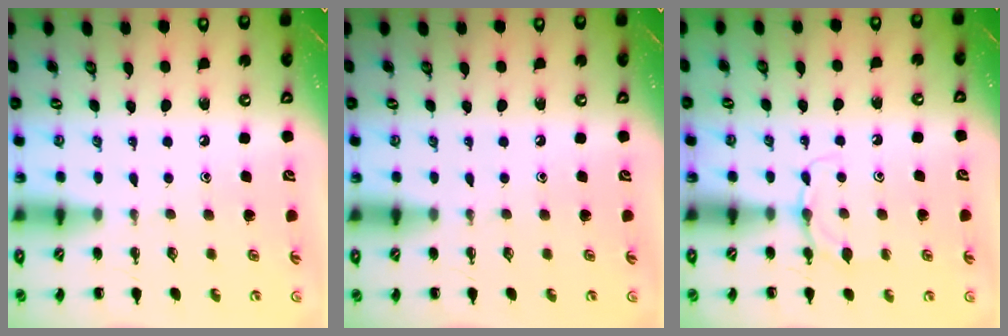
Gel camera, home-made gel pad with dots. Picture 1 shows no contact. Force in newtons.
{"total": 0.0}
{"total": 5.1, "press": 4.9, "slide": 1.6}